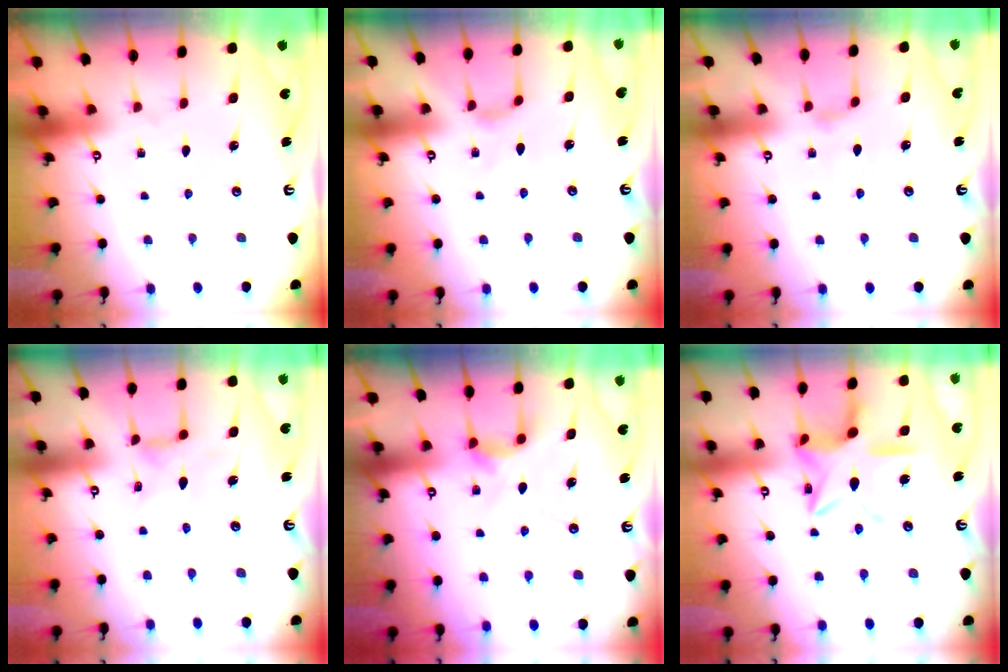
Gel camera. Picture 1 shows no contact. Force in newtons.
{"total": 2.0, "press": 2.0, "slide": 0.5}
{"total": 0.8, "press": 0.7, "slide": 0.3}
{"total": 2.1, "press": 2.0, "slide": 0.4}
{"total": 3.7, "press": 3.7, "slide": 0.5}
{"total": 13.9, "press": 13.9, "slide": 0.9}